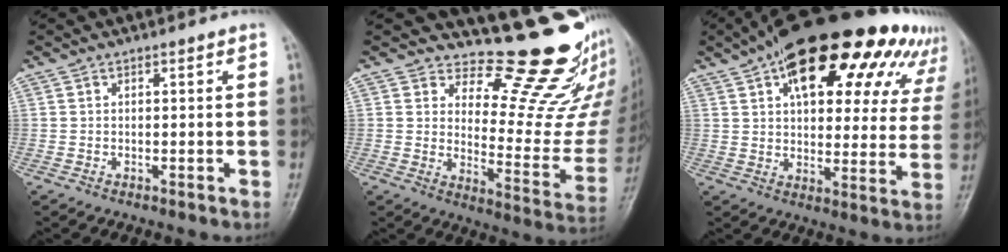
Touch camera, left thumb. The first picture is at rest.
{"total": 18.1, "force": [15.9, 5.1, 7.1], "torque": [-0.038, -0.175, 0.204]}
{"total": 28.2, "force": [15.6, 13.0, 19.6], "torque": [-0.238, 0.008, 0.211]}